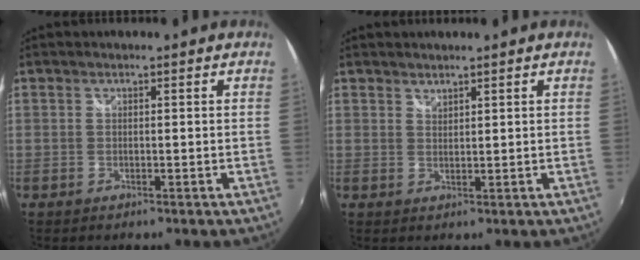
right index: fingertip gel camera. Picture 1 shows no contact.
{"total": 1.3, "force": [1.3, 0.3, 0.2], "torque": [-0.001, 0.001, 0.022]}